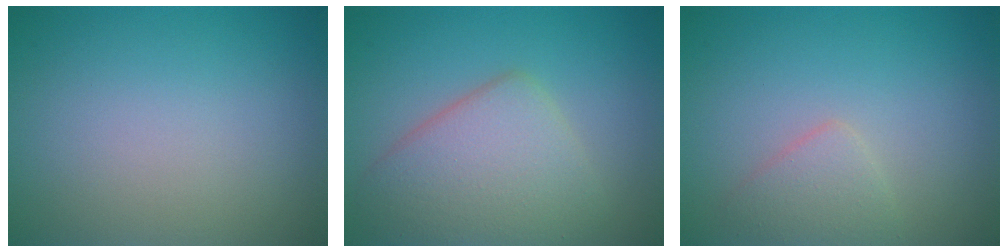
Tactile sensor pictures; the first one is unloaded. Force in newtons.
{"total": 5.9, "press": 5.9, "slide": 0.3}
{"total": 1.9, "press": 1.9, "slide": 0.1}